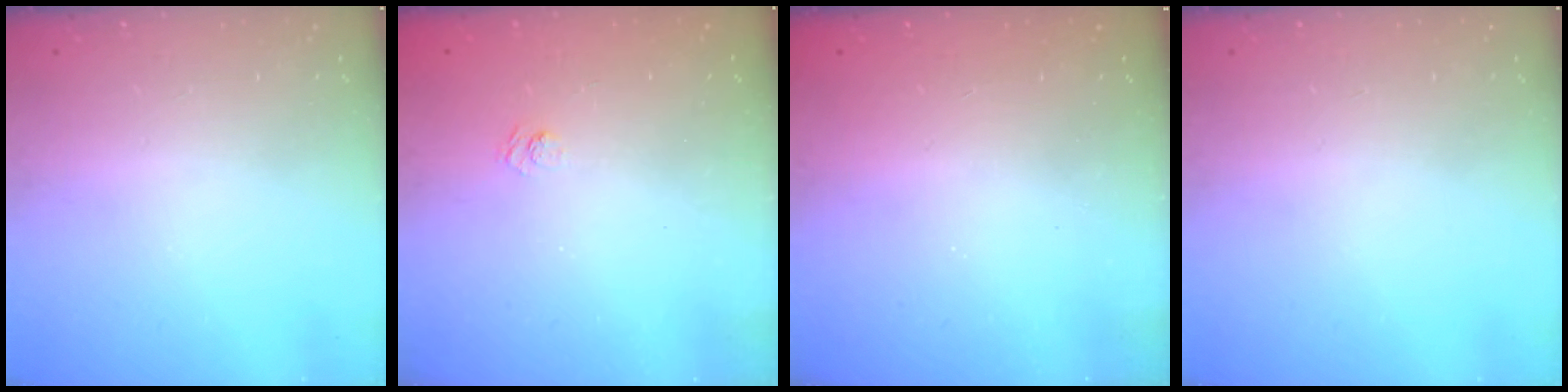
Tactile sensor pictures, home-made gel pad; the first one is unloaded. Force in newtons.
{"total": 2.3, "press": 1.8, "slide": 1.3}
{"total": 2.5, "press": 2.3, "slide": 0.8}
{"total": 0.0}